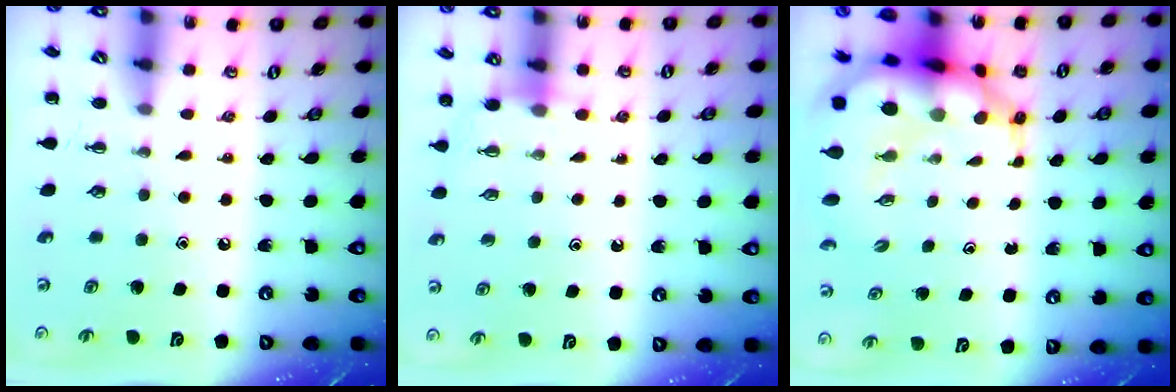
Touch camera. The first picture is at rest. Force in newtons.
{"total": 2.6, "press": 2.5, "slide": 0.9}
{"total": 10.9, "press": 10.5, "slide": 2.7}